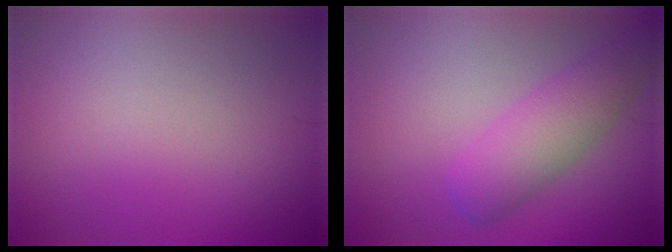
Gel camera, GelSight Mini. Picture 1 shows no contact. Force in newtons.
{"total": 5.8, "press": 5.8, "slide": 0.2}